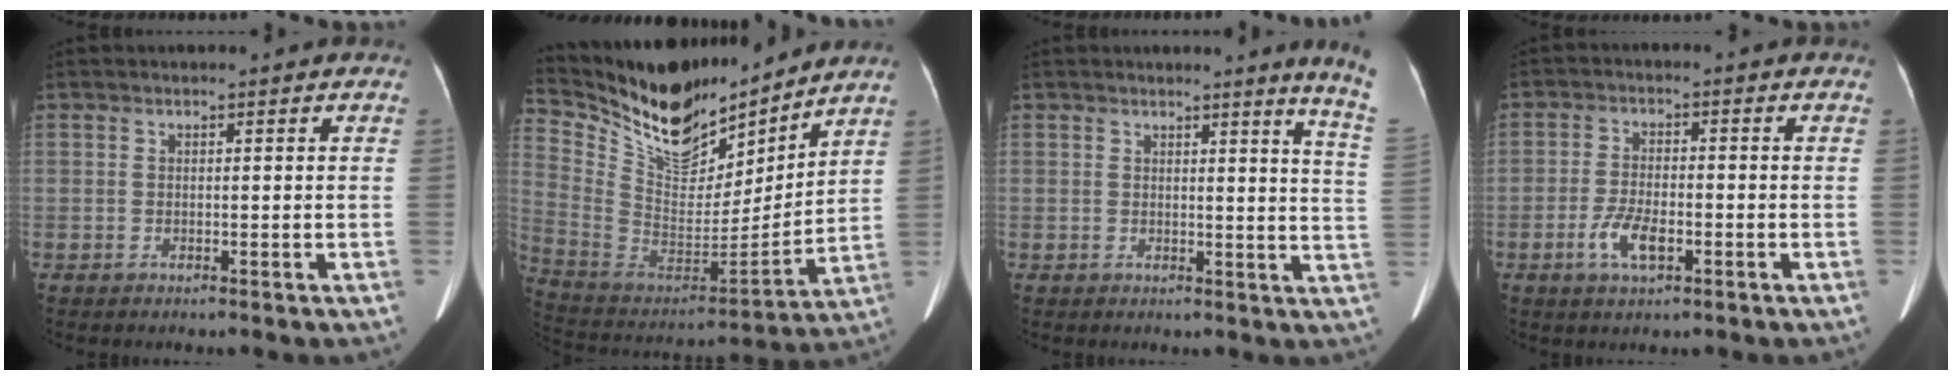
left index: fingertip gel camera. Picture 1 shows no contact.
{"total": 20.5, "force": [17.2, 6.2, 9.3], "torque": [-0.193, -0.012, 0.314]}
{"total": 7.8, "force": [6.6, -2.0, 3.8], "torque": [-0.041, -0.075, 0.046]}
{"total": 5.0, "force": [-2.3, 1.8, 4.1], "torque": [-0.088, -0.004, -0.039]}